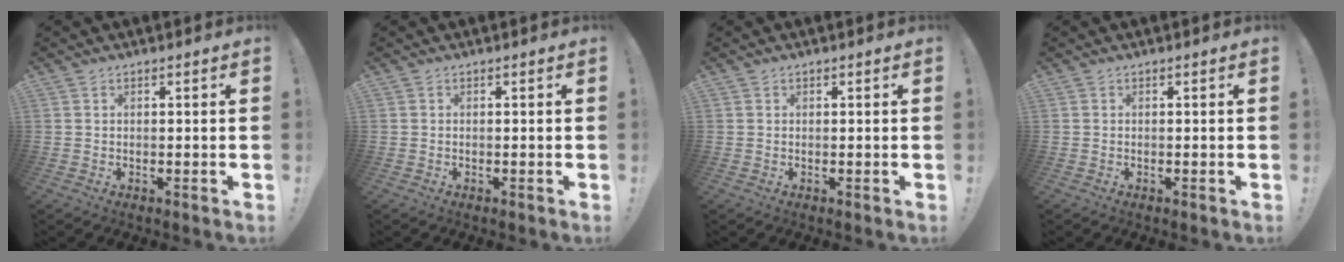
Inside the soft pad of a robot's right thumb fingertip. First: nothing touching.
{"total": 0.0}
{"total": 0.0}
{"total": 0.0}